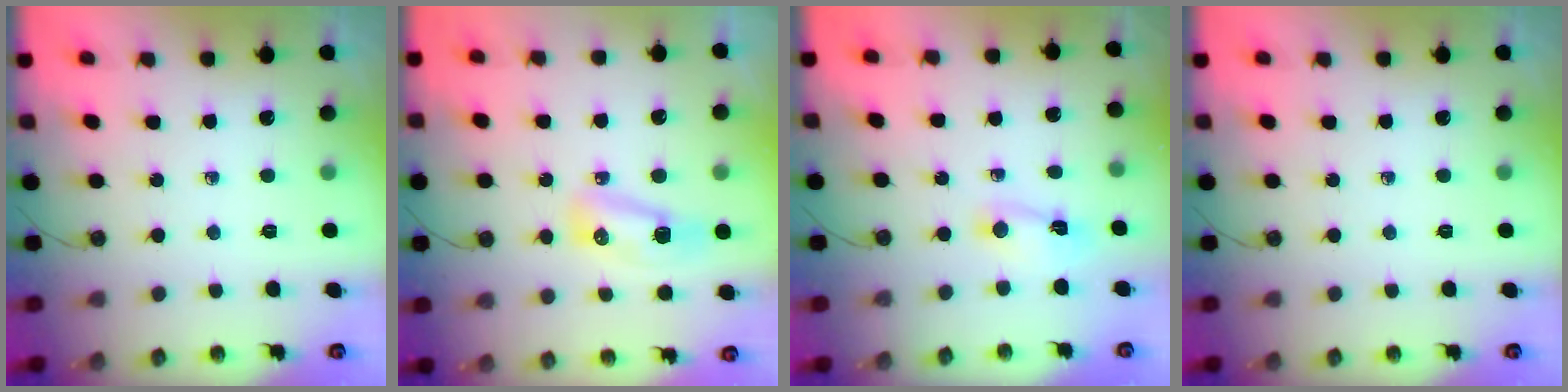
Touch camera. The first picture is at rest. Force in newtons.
{"total": 7.7, "press": 7.6, "slide": 1.1}
{"total": 2.3, "press": 2.3, "slide": 0.3}
{"total": 0.0}